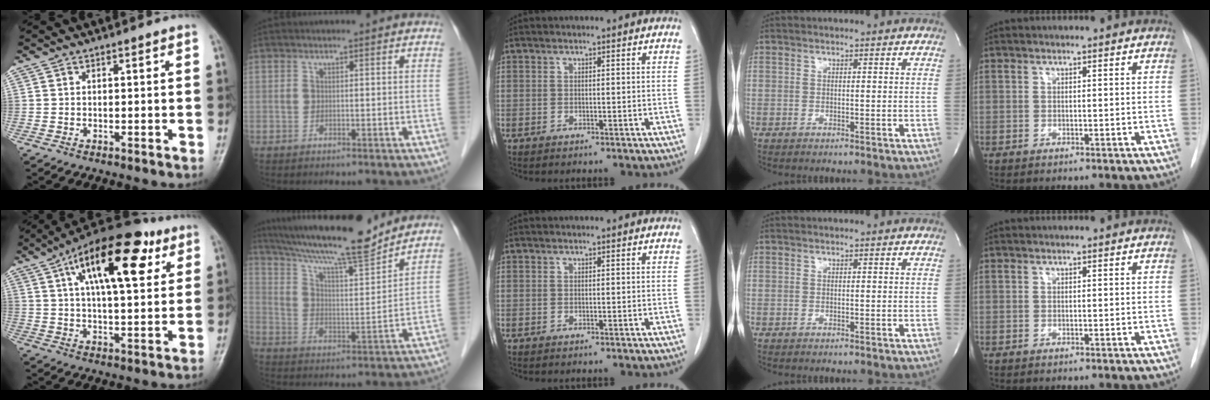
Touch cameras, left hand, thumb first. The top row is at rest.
{"thumb": {"total": 20.4, "force": [8.7, 8.4, 16.5], "torque": [-0.240, -0.006, 0.134]}, "index": {"total": 17.4, "force": [15.2, 0.9, 8.4], "torque": [-0.147, 0.006, 0.247]}}